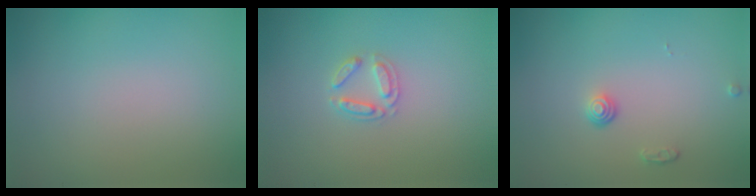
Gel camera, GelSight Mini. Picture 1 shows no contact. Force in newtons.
{"total": 1.9, "press": 1.9, "slide": 0.3}
{"total": 1.1, "press": 0.8, "slide": 0.8}